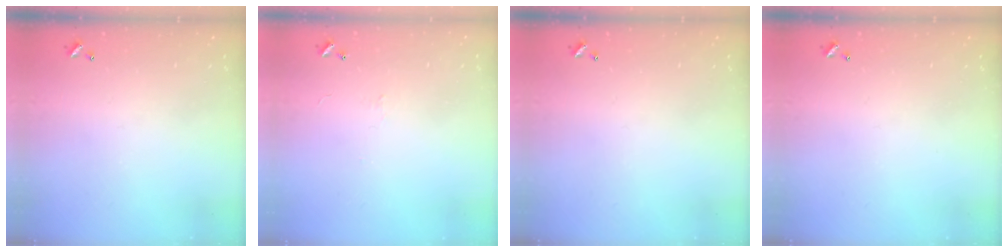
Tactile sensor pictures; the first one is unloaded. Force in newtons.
{"total": 0.6, "press": 0.5, "slide": 0.4}
{"total": 0.0}
{"total": 0.0}